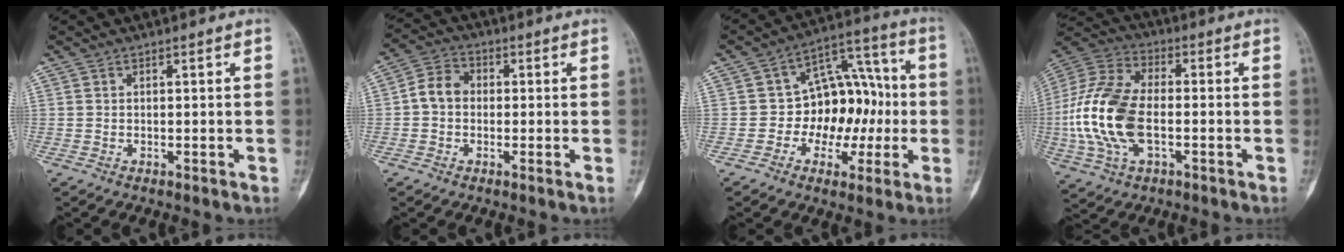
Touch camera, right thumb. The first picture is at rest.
{"total": 5.4, "force": [-0.4, 4.1, 3.5], "torque": [-0.051, 0.013, -0.022]}
{"total": 13.5, "force": [-1.2, 10.1, 8.9], "torque": [-0.065, 0.045, -0.023]}
{"total": 18.0, "force": [-2.5, 10.2, 14.6], "torque": [-0.311, 0.021, -0.046]}